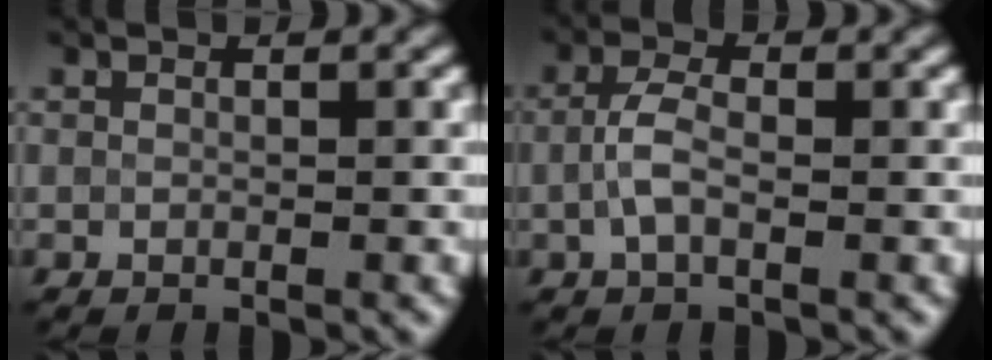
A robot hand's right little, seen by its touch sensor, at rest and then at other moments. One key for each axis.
{"total": 2.2, "fx": -0.1, "fy": 1.0, "fz": 2.0, "tx": -0.041, "ty": 0.007, "tz": -0.009}